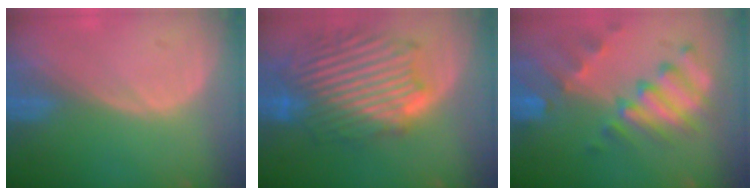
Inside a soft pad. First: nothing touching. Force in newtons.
{"total": 13.1, "press": 13.0, "slide": 1.1}
{"total": 10.0, "press": 8.8, "slide": 4.7}